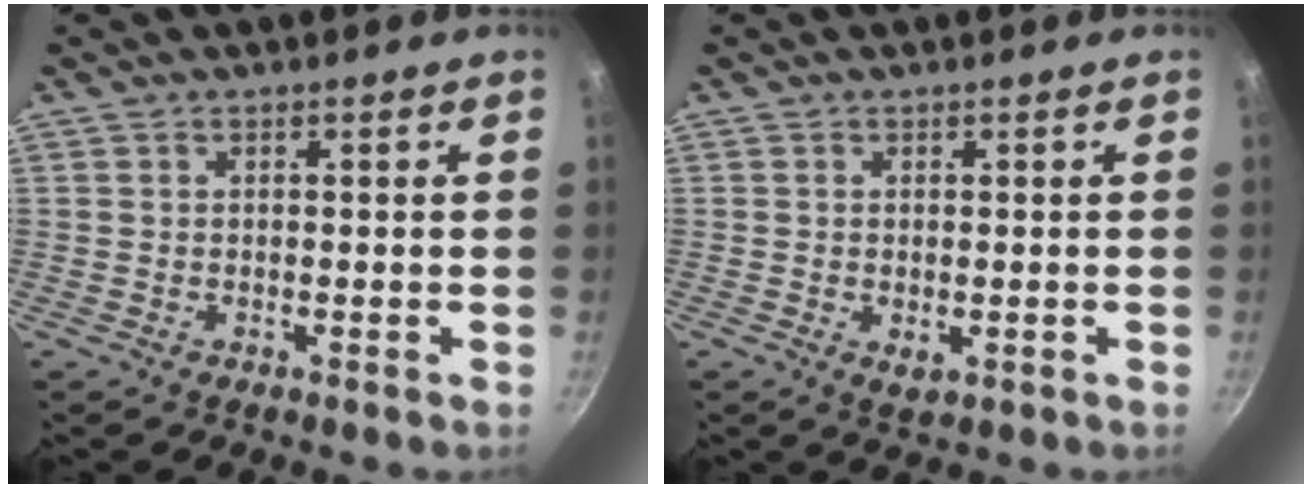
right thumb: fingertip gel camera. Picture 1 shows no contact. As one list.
[{"total": 2.0, "force": [-0.2, 1.1, 1.6], "torque": [-0.026, -0.006, 0.000]}]